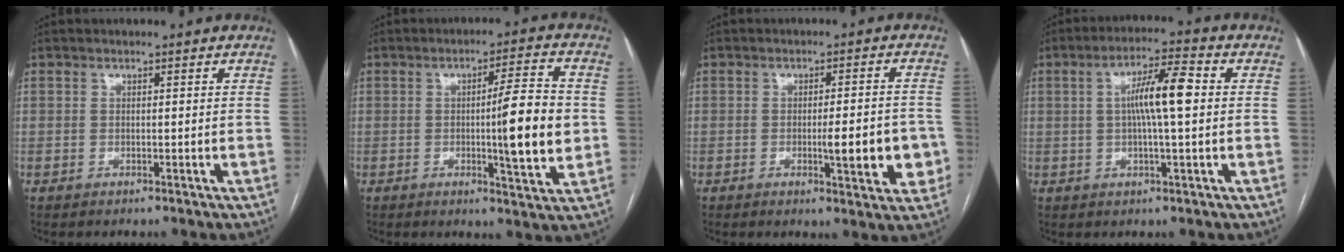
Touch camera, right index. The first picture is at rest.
{"total": 10.9, "force": [-0.6, 0.5, 10.9], "torque": [-0.153, -0.005, -0.012]}
{"total": 8.2, "force": [-2.0, 1.5, 7.8], "torque": [-0.098, 0.002, -0.023]}
{"total": 8.2, "force": [0.8, 0.7, 8.1], "torque": [-0.145, 0.013, 0.008]}